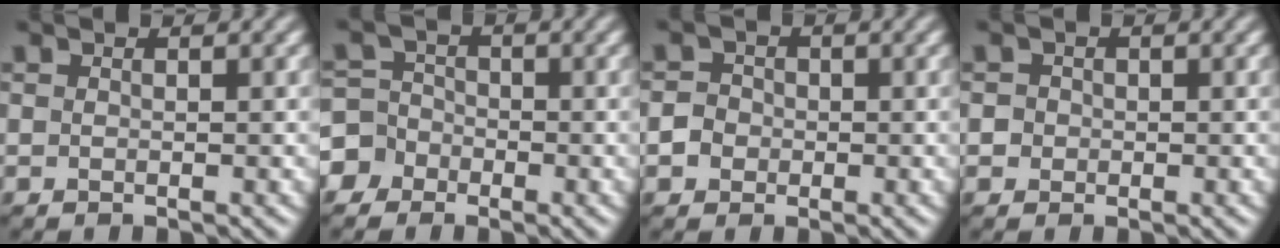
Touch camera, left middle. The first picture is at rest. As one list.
[{"total": 5.5, "force": [-2.9, 4.6, 0.8], "torque": [0.000, 0.006, -0.081]}, {"total": 2.8, "force": [-0.6, 2.6, 0.8], "torque": [0.010, 0.018, -0.027]}, {"total": 1.5, "force": [0.2, 1.5, 0.4], "torque": [0.006, 0.008, 0.003]}]